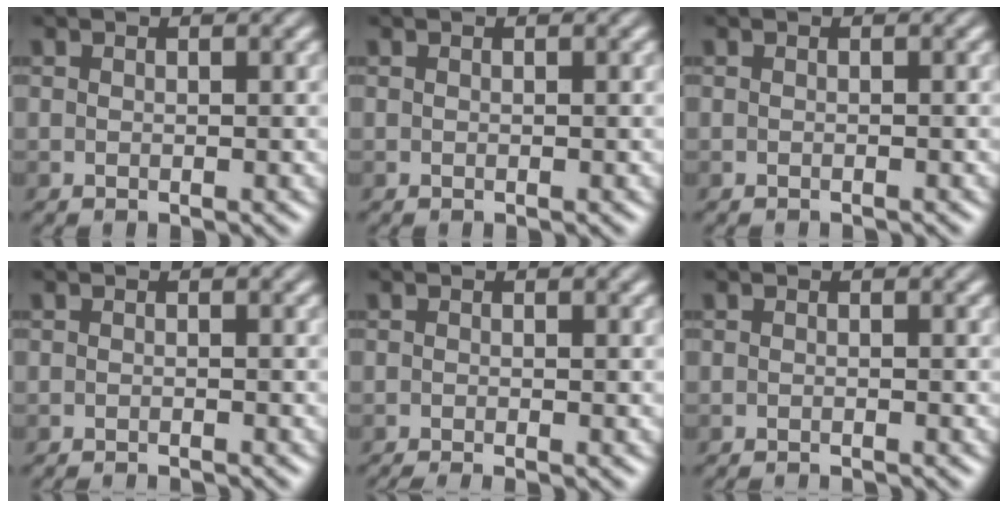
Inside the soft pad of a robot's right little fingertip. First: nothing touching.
{"total": 0.0}
{"total": 0.8, "force": [-0.8, 0.2, 0.3], "torque": [0.003, -0.004, -0.017]}
{"total": 2.2, "force": [-2.1, 0.4, 0.8], "torque": [-0.002, 0.001, -0.032]}
{"total": 1.8, "force": [-1.3, 0.4, 1.2], "torque": [-0.011, -0.006, -0.027]}
{"total": 1.9, "force": [-1.8, 0.3, 0.7], "torque": [0.003, 0.000, -0.028]}